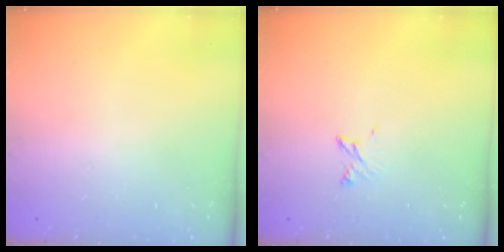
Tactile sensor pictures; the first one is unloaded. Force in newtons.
{"total": 3.8, "press": 3.8, "slide": 0.5}